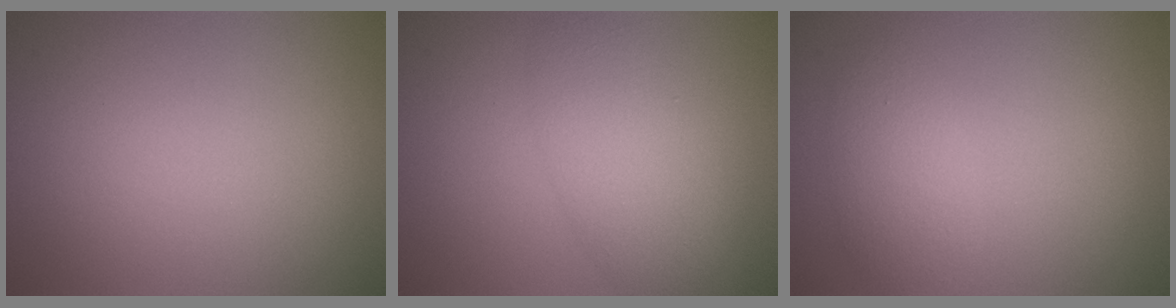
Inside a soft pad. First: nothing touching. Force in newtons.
{"total": 4.5, "press": 4.5, "slide": 0.2}
{"total": 2.6, "press": 2.6, "slide": 0.1}